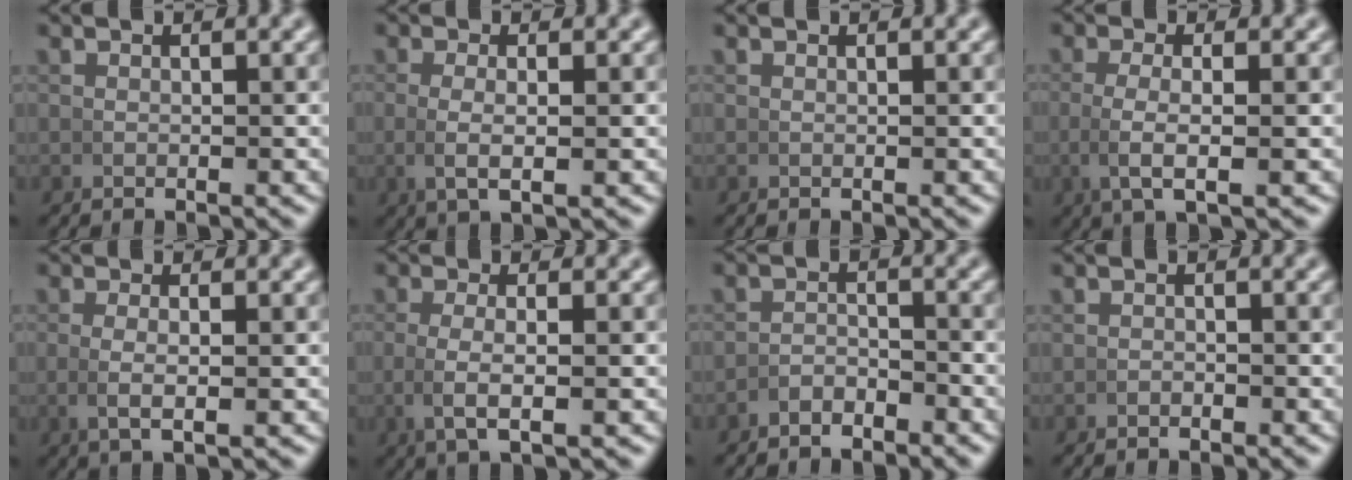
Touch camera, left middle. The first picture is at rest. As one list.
[{"total": 2.7, "force": [-0.1, 0.6, 2.7], "torque": [-0.059, -0.007, 0.004]}, {"total": 0.0}, {"total": 3.5, "force": [-0.3, 0.8, 3.4], "torque": [-0.077, -0.007, 0.000]}, {"total": 2.4, "force": [-0.2, 0.5, 2.3], "torque": [-0.052, -0.008, 0.003]}, {"total": 3.5, "force": [-0.3, 0.9, 3.4], "torque": [-0.076, -0.007, 0.000]}, {"total": 2.6, "force": [-2.4, 0.8, 0.4], "torque": [-0.003, -0.001, -0.046]}, {"total": 0.6, "force": [-0.6, 0.0, 0.1], "torque": [0.001, -0.001, -0.011]}]